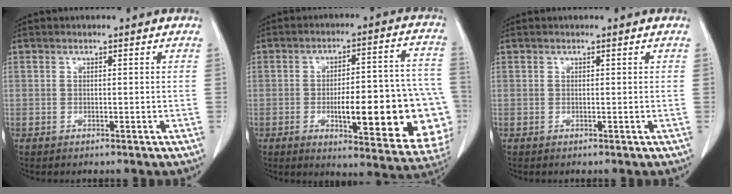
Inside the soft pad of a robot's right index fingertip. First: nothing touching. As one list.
[{"total": 22.2, "force": [-5.0, 5.2, 21.0], "torque": [-0.193, 0.022, -0.046]}, {"total": 0.0}]